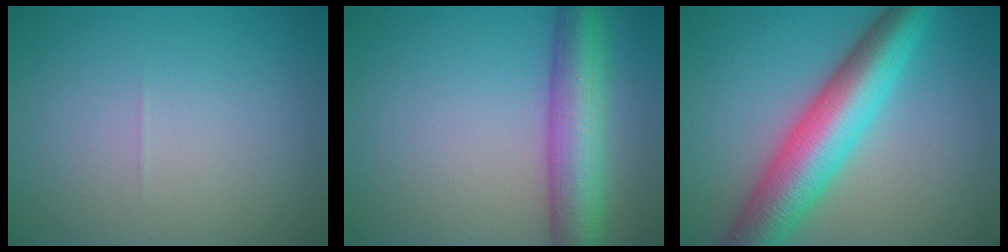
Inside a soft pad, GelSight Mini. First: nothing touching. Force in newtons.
{"total": 7.3, "press": 7.3, "slide": 0.2}
{"total": 9.3, "press": 9.3, "slide": 0.2}